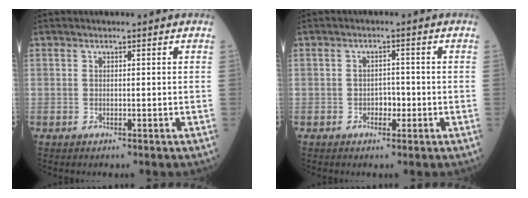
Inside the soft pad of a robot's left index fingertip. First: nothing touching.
{"total": 2.1, "force": [-1.1, 1.2, 1.3], "torque": [-0.014, 0.001, -0.019]}